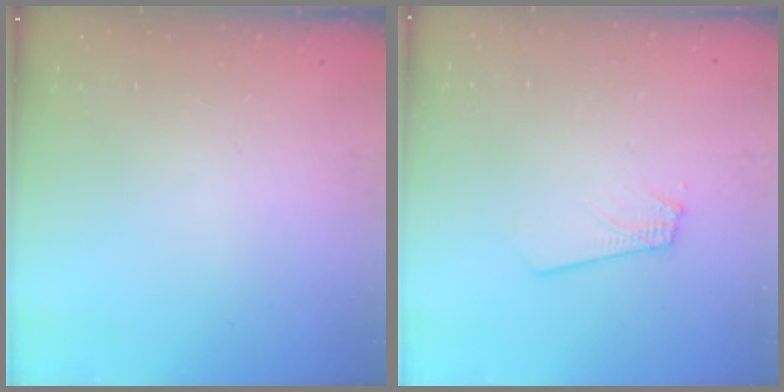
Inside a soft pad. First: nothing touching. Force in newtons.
{"total": 1.8, "press": 1.8, "slide": 0.1}